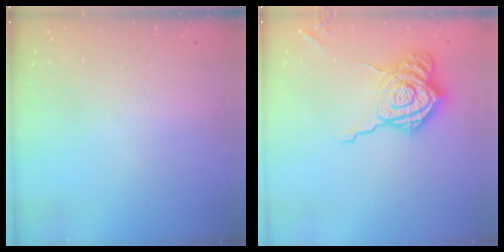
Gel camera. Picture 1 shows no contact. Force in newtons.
{"total": 16.6, "press": 16.5, "slide": 1.4}